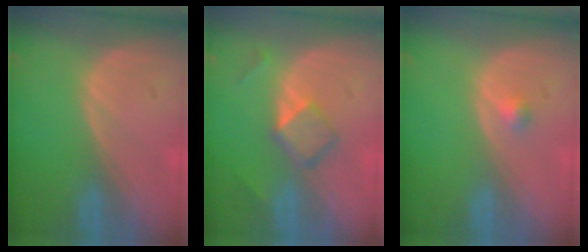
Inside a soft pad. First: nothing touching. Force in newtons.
{"total": 4.6, "press": 4.5, "slide": 1.0}
{"total": 1.3, "press": 1.1, "slide": 0.7}